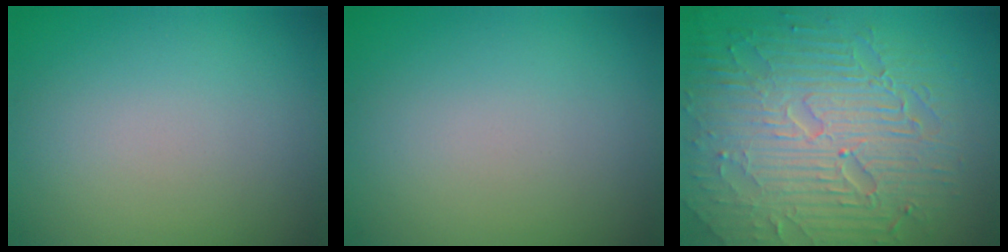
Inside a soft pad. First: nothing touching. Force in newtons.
{"total": 0.0}
{"total": 10.1, "press": 6.6, "slide": 7.6}